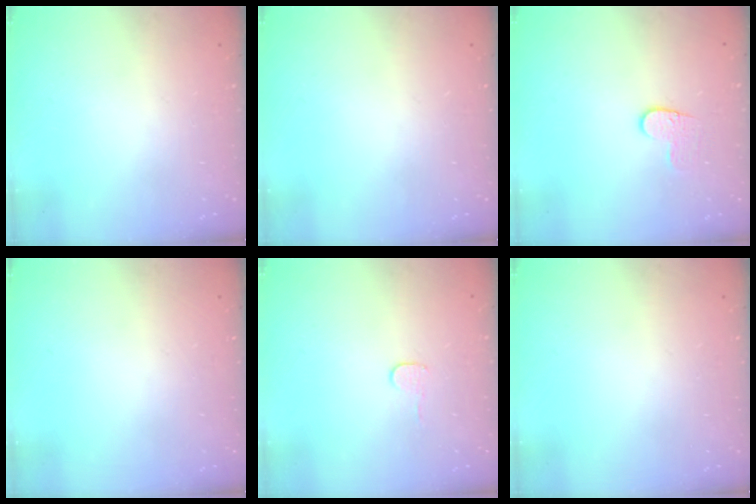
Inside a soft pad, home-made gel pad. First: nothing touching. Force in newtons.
{"total": 0.0}
{"total": 5.8, "press": 5.7, "slide": 0.4}
{"total": 0.0}
{"total": 3.7, "press": 3.7, "slide": 0.3}
{"total": 0.0}